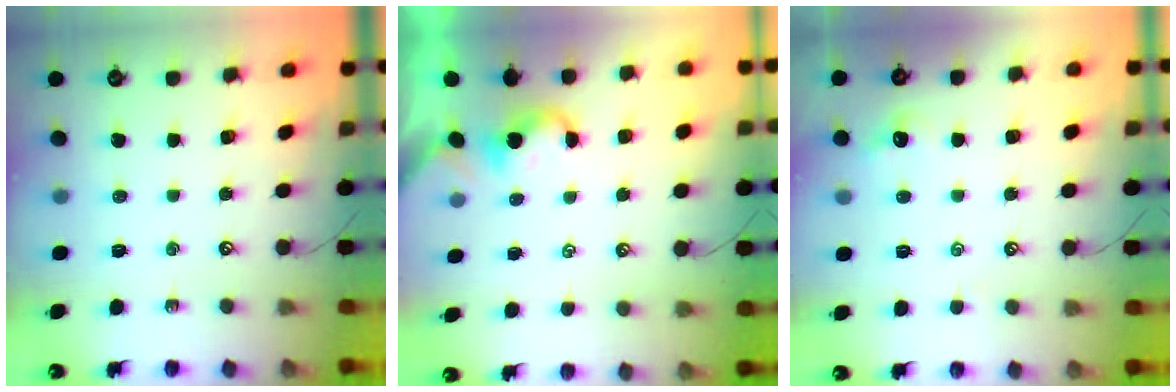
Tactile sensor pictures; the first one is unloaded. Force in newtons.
{"total": 4.1, "press": 4.1, "slide": 0.1}
{"total": 0.0}